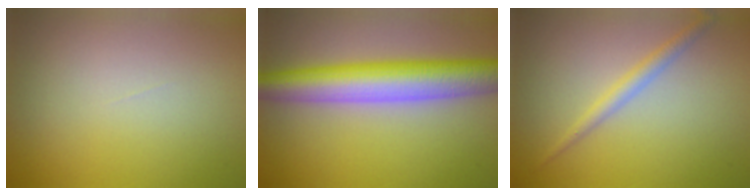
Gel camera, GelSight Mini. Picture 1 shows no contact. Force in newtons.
{"total": 8.1, "press": 8.1, "slide": 0.4}
{"total": 1.8, "press": 1.8, "slide": 0.0}